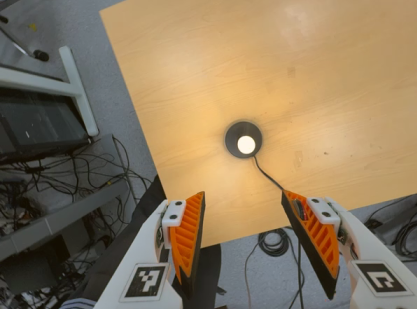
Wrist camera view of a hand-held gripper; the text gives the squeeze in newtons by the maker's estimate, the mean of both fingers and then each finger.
{"total": 0.0}